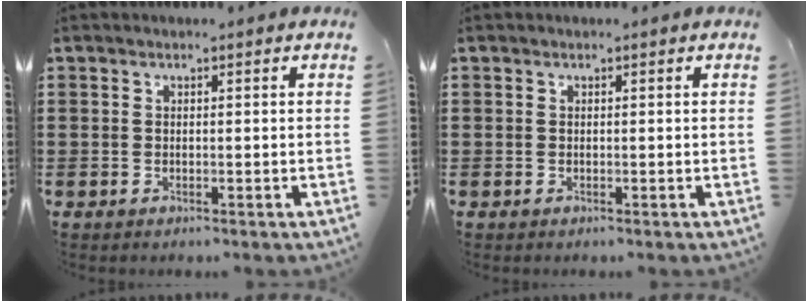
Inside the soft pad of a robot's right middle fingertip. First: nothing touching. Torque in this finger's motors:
{"motor_torque": [-0.08, -0.11, 0.00, -0.01]}